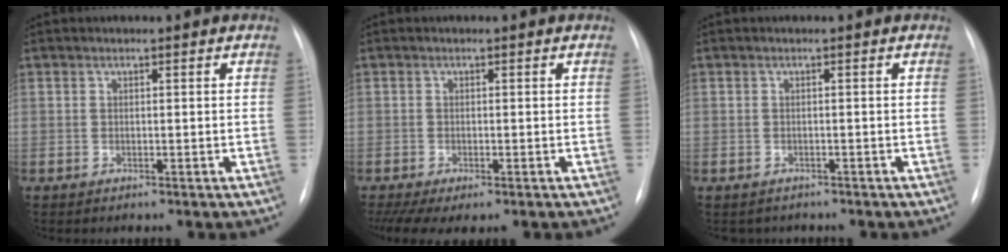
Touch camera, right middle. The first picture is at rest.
{"total": 6.6, "force": [-4.4, 2.3, 4.3], "torque": [-0.081, -0.011, -0.068]}
{"total": 2.1, "force": [-1.8, 1.2, -0.2], "torque": [-0.002, 0.003, -0.022]}